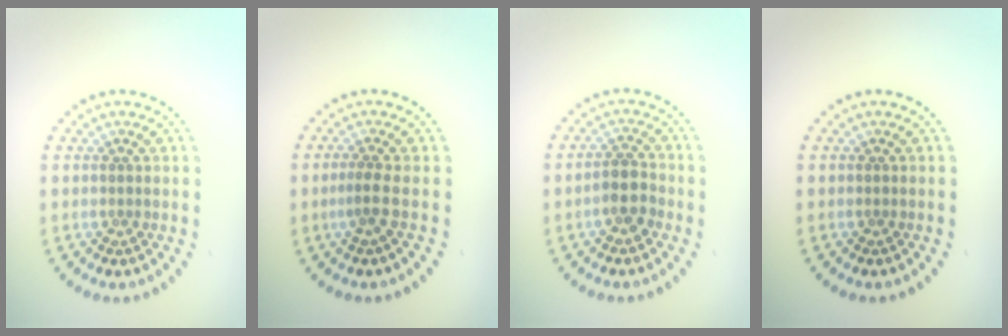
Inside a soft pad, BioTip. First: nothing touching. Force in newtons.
{"total": 1.5, "press": 1.0, "slide": 1.2}
{"total": 2.5, "press": 2.3, "slide": 1.0}
{"total": 0.0}